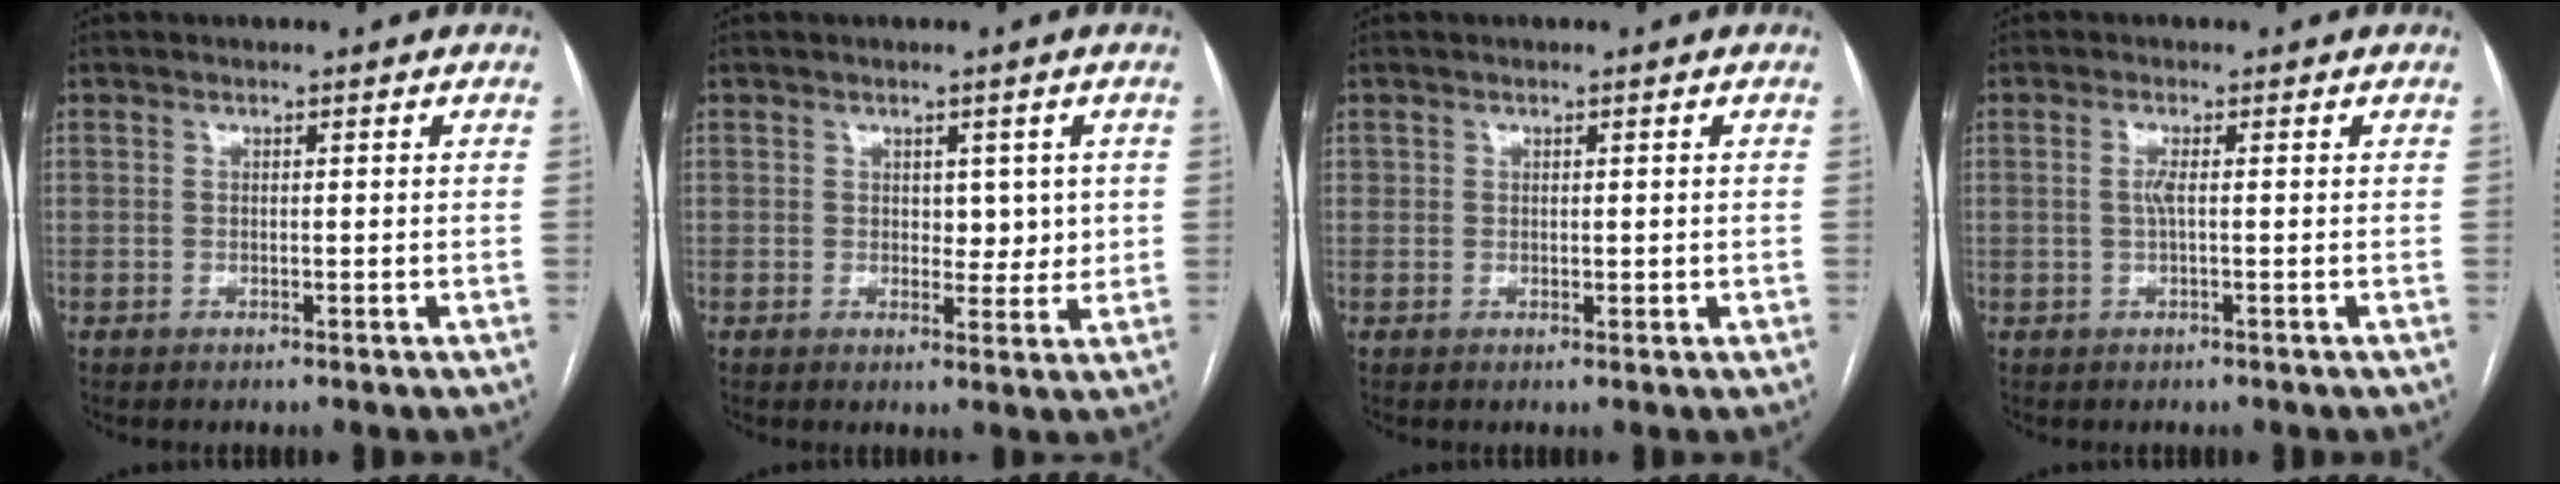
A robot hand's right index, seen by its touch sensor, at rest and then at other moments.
{"total": 3.6, "force": [0.8, 2.2, 2.8], "torque": [-0.028, -0.002, 0.013]}
{"total": 1.2, "force": [0.3, 1.0, 0.5], "torque": [-0.006, 0.002, 0.008]}
{"total": 1.7, "force": [0.1, 0.1, 1.7], "torque": [-0.040, 0.001, 0.001]}